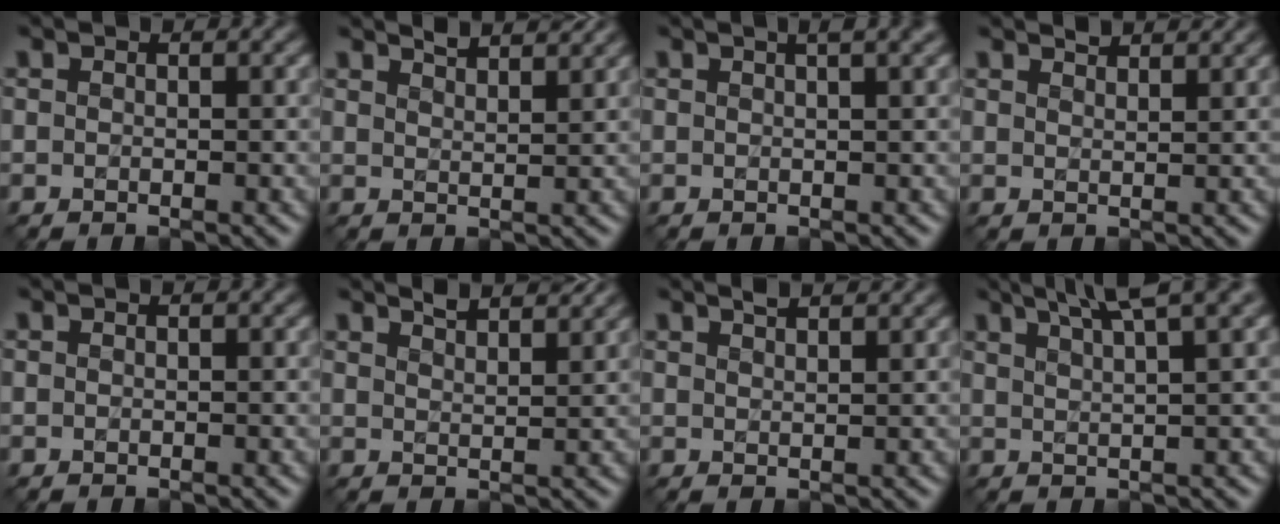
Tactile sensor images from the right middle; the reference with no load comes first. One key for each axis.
{"total": 3.0, "fx": 2.7, "fy": 0.7, "fz": 1.3, "tx": -0.002, "ty": 0.008, "tz": 0.026}
{"total": 3.7, "fx": 2.0, "fy": 1.4, "fz": 2.8, "tx": -0.011, "ty": 0.015, "tz": 0.001}
{"total": 2.0, "fx": 1.9, "fy": 0.3, "fz": 0.5, "tx": -0.007, "ty": -0.001, "tz": 0.028}
{"total": 0.0}
{"total": 3.1, "fx": 2.7, "fy": 0.7, "fz": 1.4, "tx": -0.005, "ty": 0.009, "tz": 0.028}
{"total": 2.1, "fx": 1.7, "fy": 0.5, "fz": 1.0, "tx": -0.006, "ty": 0.007, "tz": 0.019}
{"total": 6.1, "fx": 4.3, "fy": 1.1, "fz": 4.2, "tx": -0.046, "ty": 0.024, "tz": 0.050}